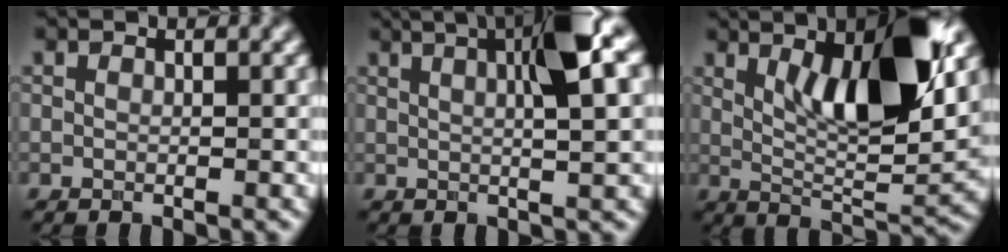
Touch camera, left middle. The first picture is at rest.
{"total": 7.8, "force": [2.5, 1.7, 7.2], "torque": [-0.095, 0.014, 0.035]}
{"total": 9.9, "force": [3.7, 2.5, 8.9], "torque": [-0.134, -0.015, 0.069]}